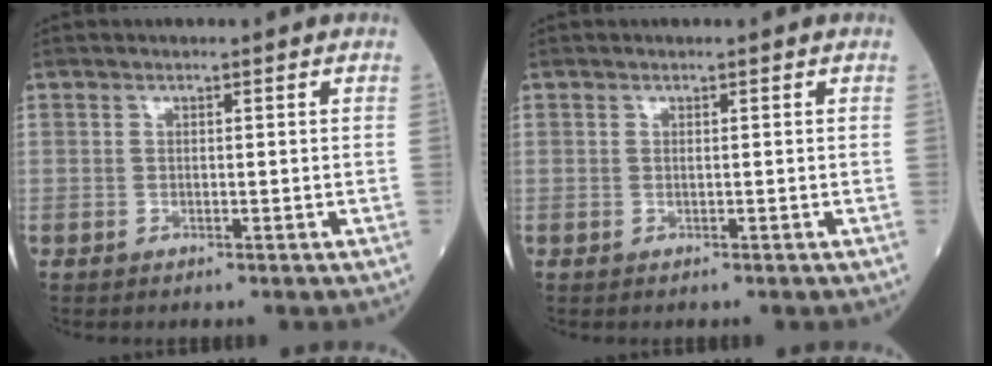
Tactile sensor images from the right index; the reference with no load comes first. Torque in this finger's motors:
{"motor_torque": [0.01, 0.17, -0.01, 0.01]}